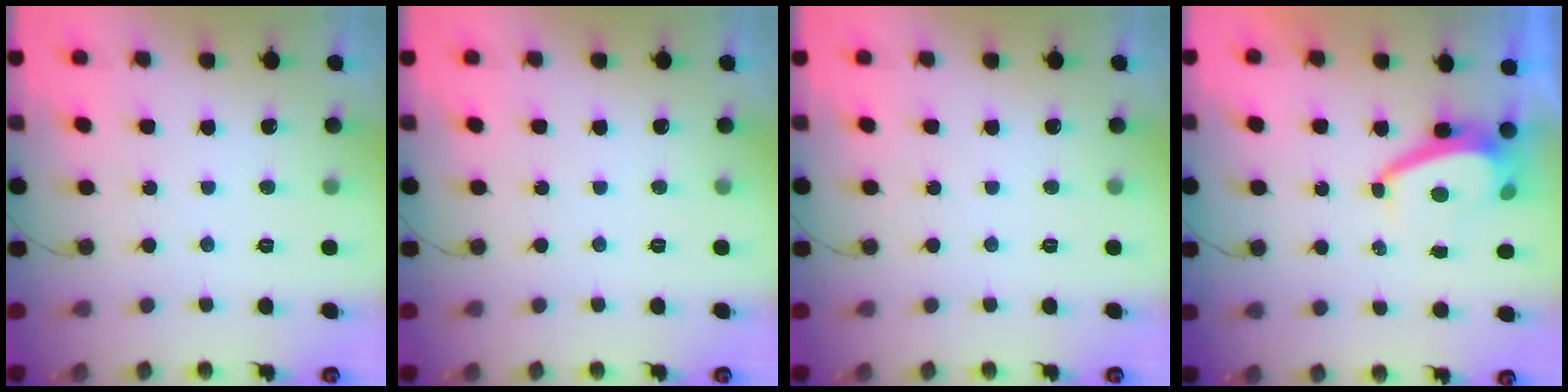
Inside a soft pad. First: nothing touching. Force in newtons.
{"total": 0.0}
{"total": 0.0}
{"total": 4.3, "press": 4.2, "slide": 0.5}